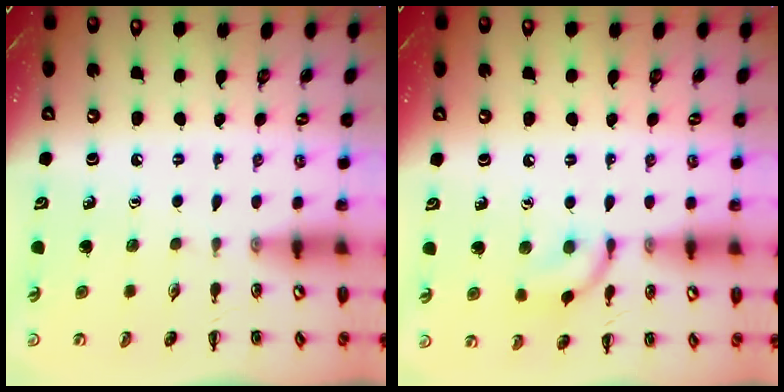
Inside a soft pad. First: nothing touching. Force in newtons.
{"total": 8.8, "press": 8.8, "slide": 0.3}